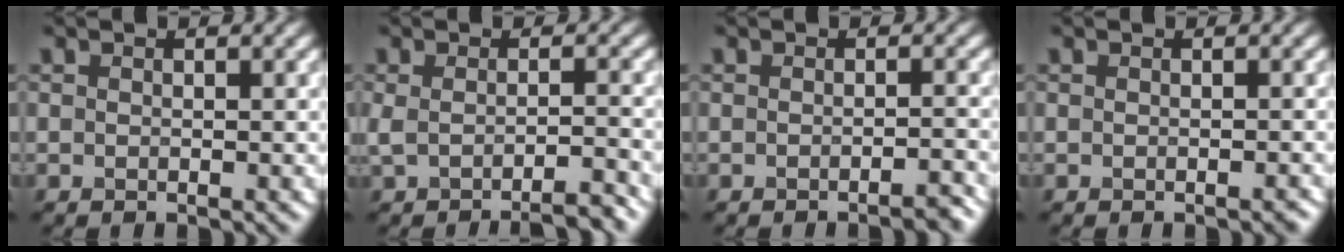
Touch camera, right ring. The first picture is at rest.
{"total": 3.2, "force": [-1.9, 0.7, 2.5], "torque": [-0.037, -0.008, -0.037]}
{"total": 1.8, "force": [-1.3, 0.4, 1.2], "torque": [-0.005, 0.004, -0.021]}
{"total": 0.6, "force": [-0.4, 0.1, 0.3], "torque": [-0.003, 0.002, -0.005]}